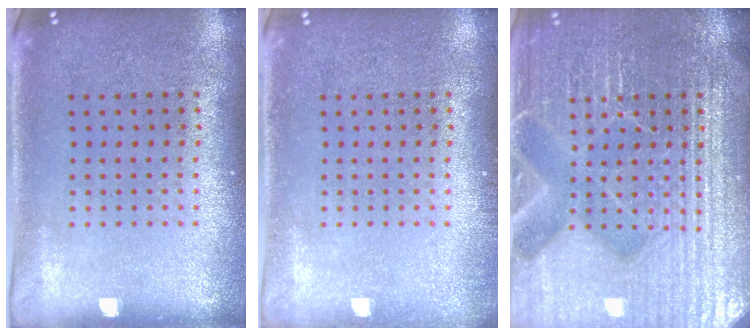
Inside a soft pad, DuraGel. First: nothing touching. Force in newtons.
{"total": 0.8, "press": 0.8, "slide": 0.0}
{"total": 7.6, "press": 7.5, "slide": 1.0}